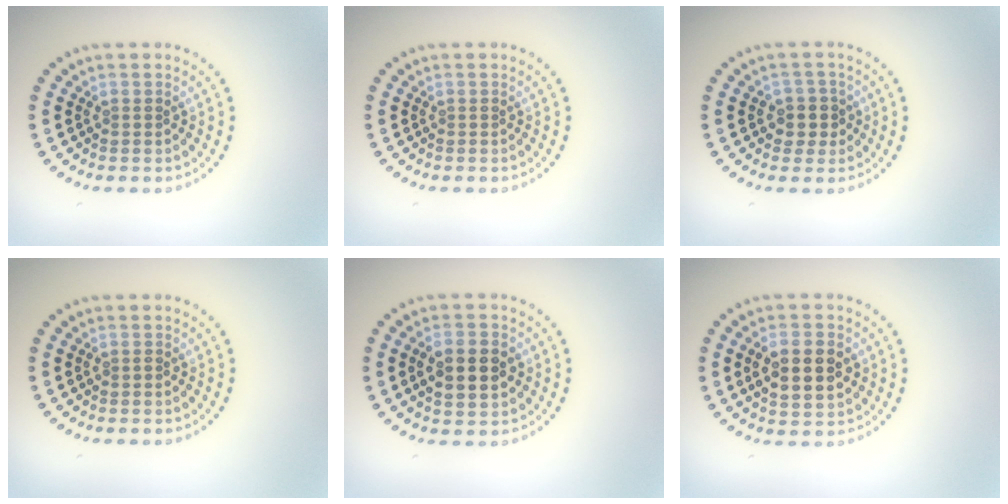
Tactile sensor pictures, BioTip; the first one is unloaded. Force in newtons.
{"total": 0.0}
{"total": 2.3, "press": 2.0, "slide": 1.2}
{"total": 0.5, "press": 0.4, "slide": 0.4}
{"total": 4.5, "press": 4.5, "slide": 0.2}
{"total": 4.3, "press": 4.3, "slide": 0.3}